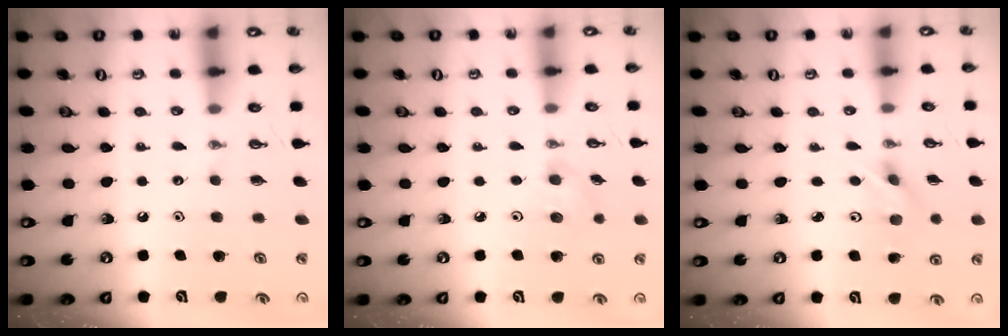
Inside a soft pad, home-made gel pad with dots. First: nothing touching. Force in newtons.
{"total": 5.5, "press": 5.0, "slide": 2.3}
{"total": 4.4, "press": 3.7, "slide": 2.4}